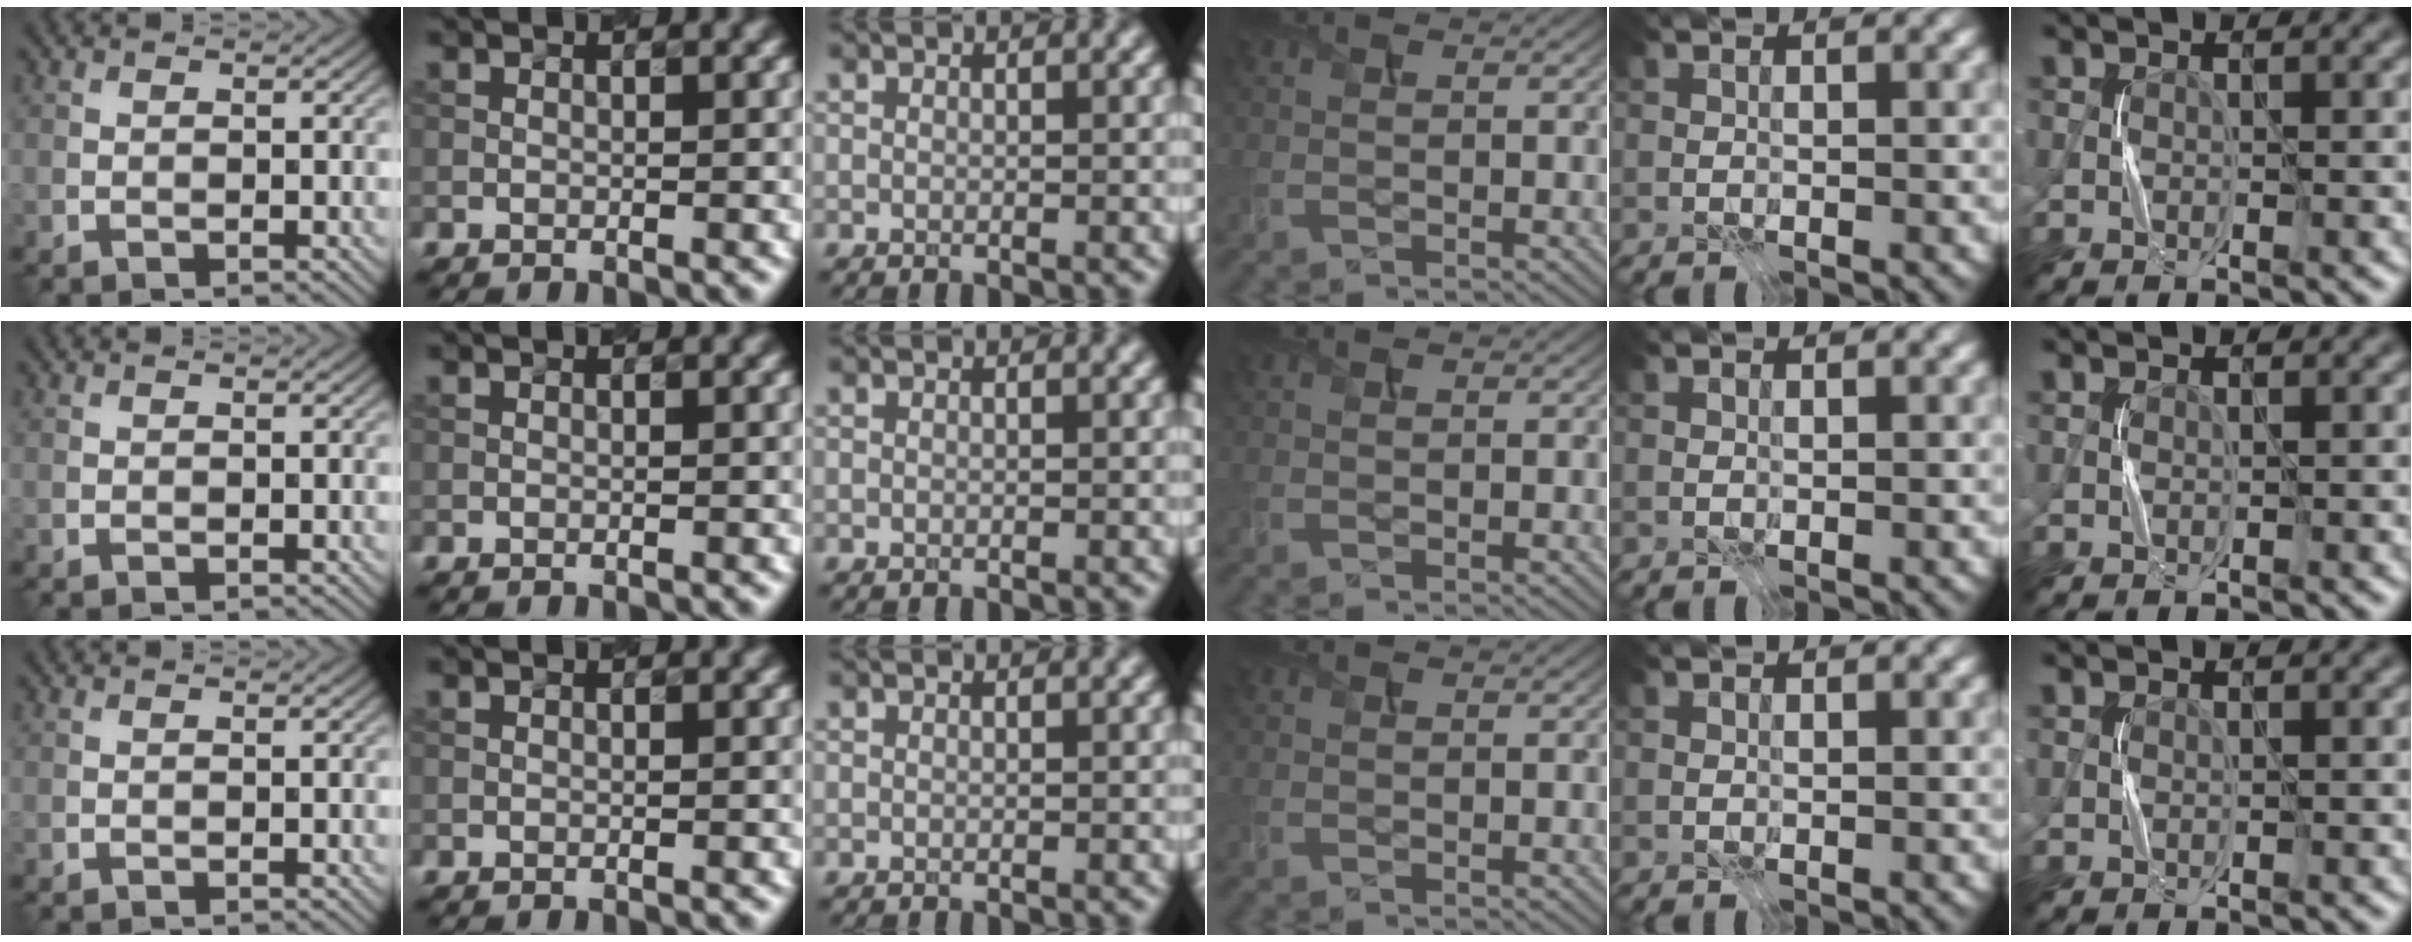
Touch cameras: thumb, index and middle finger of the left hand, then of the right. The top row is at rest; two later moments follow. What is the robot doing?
{"motion": "press", "object": "gel pad"}